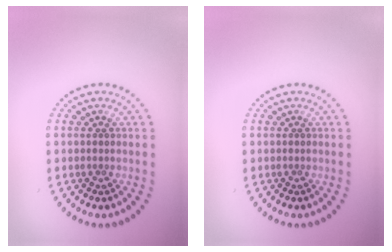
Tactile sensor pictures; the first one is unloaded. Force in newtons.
{"total": 0.0}